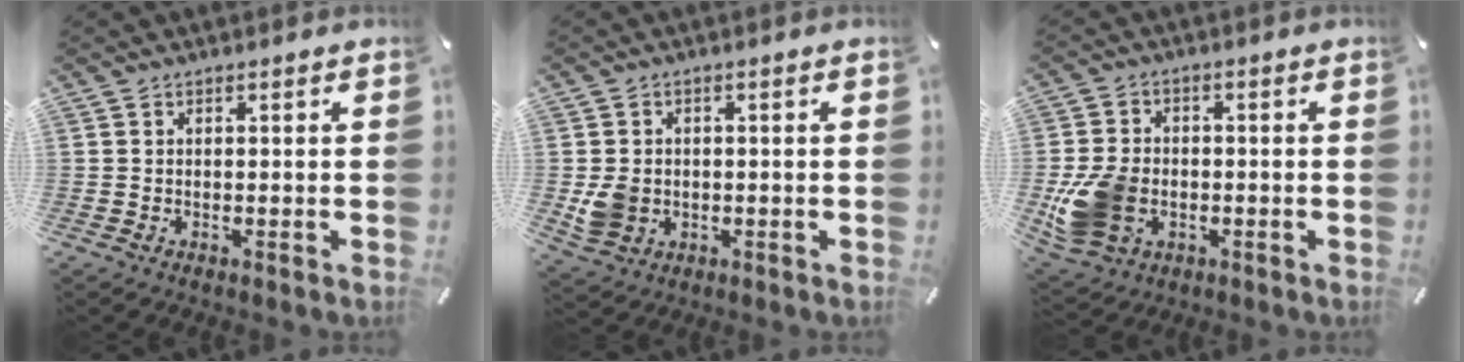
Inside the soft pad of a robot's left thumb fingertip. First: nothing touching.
{"total": 5.6, "force": [-0.7, 4.9, 2.5], "torque": [-0.043, 0.002, -0.011]}
{"total": 12.2, "force": [-2.8, 9.3, 7.4], "torque": [-0.169, 0.007, -0.048]}